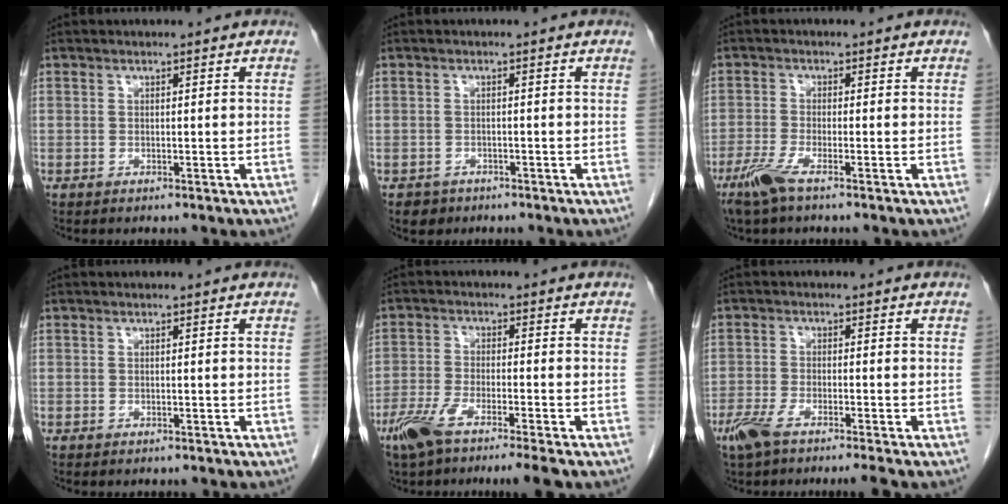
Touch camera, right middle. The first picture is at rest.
{"total": 2.0, "force": [-1.4, 1.3, 0.4], "torque": [-0.013, 0.002, -0.017]}
{"total": 4.0, "force": [-2.7, 0.2, 3.0], "torque": [-0.070, -0.012, -0.059]}
{"total": 0.7, "force": [-0.7, 0.2, 0.1], "torque": [-0.007, -0.001, -0.012]}
{"total": 8.2, "force": [-5.8, 0.1, 5.8], "torque": [-0.107, -0.016, -0.102]}
{"total": 5.8, "force": [-4.4, 0.1, 3.8], "torque": [-0.070, -0.012, -0.080]}